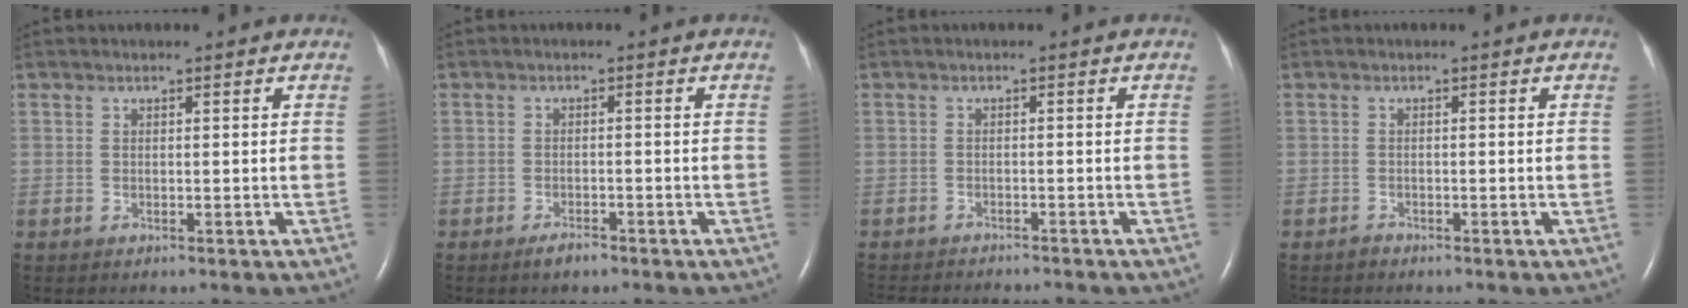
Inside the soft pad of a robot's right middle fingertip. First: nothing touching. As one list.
[{"total": 2.0, "force": [-1.6, 0.6, 1.1], "torque": [-0.026, -0.002, -0.025]}, {"total": 9.8, "force": [-9.1, 1.6, 3.3], "torque": [-0.047, -0.010, -0.121]}, {"total": 0.7, "force": [-0.7, 0.2, 0.1], "torque": [-0.002, -0.001, -0.014]}]